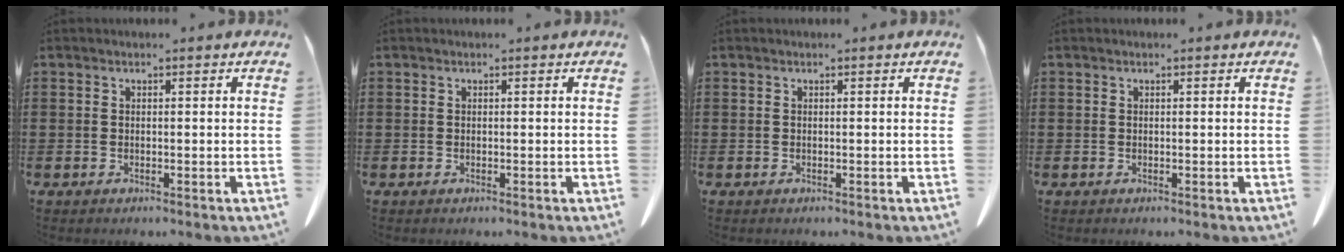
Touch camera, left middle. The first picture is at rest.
{"total": 0.0}
{"total": 0.0}
{"total": 0.0}